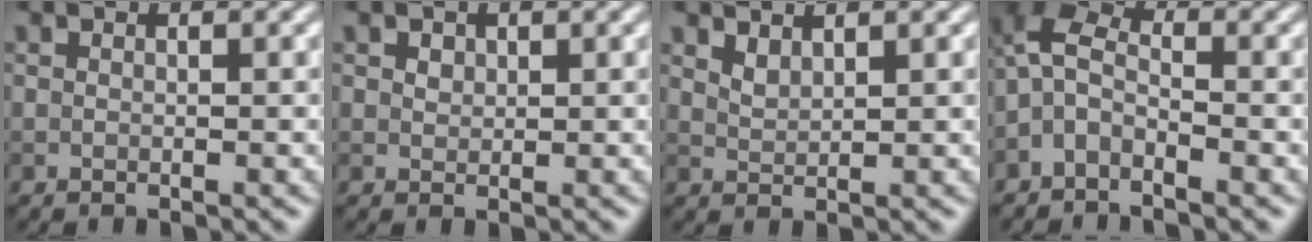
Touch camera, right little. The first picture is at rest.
{"total": 1.0, "force": [0.6, 0.7, 0.3], "torque": [-0.006, 0.001, 0.010]}
{"total": 1.4, "force": [1.3, 0.3, 0.5], "torque": [-0.015, -0.002, 0.029]}
{"total": 3.5, "force": [-1.6, 1.8, 2.5], "torque": [-0.054, 0.014, -0.046]}